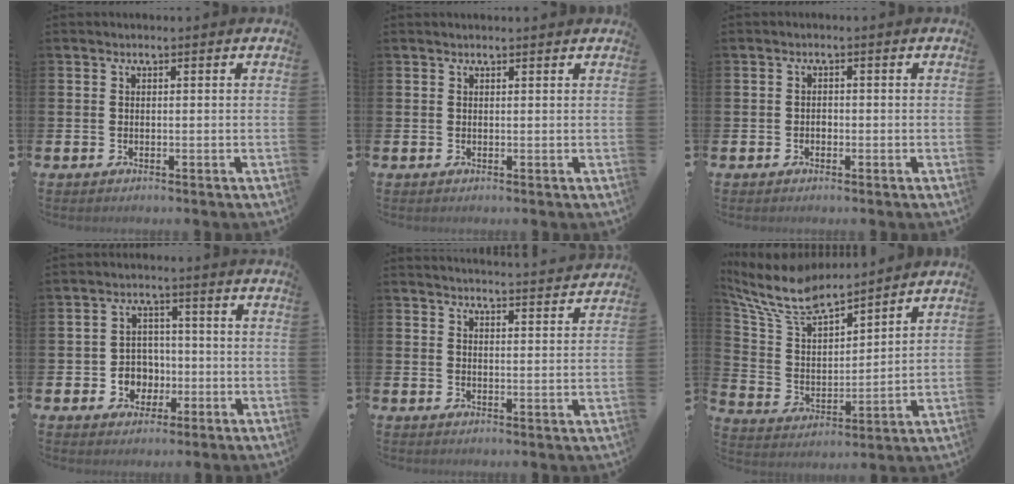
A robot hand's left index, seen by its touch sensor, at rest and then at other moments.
{"total": 0.7, "force": [0.6, 0.0, 0.1], "torque": [0.004, -0.003, 0.011]}
{"total": 0.9, "force": [-0.4, 0.7, 0.3], "torque": [0.002, -0.001, -0.011]}
{"total": 4.4, "force": [-0.9, 4.1, 1.1], "torque": [-0.018, -0.001, -0.025]}
{"total": 4.0, "force": [3.9, -0.4, 0.2], "torque": [0.004, -0.037, 0.066]}
{"total": 8.4, "force": [7.6, 1.8, 3.0], "torque": [-0.089, -0.043, 0.135]}